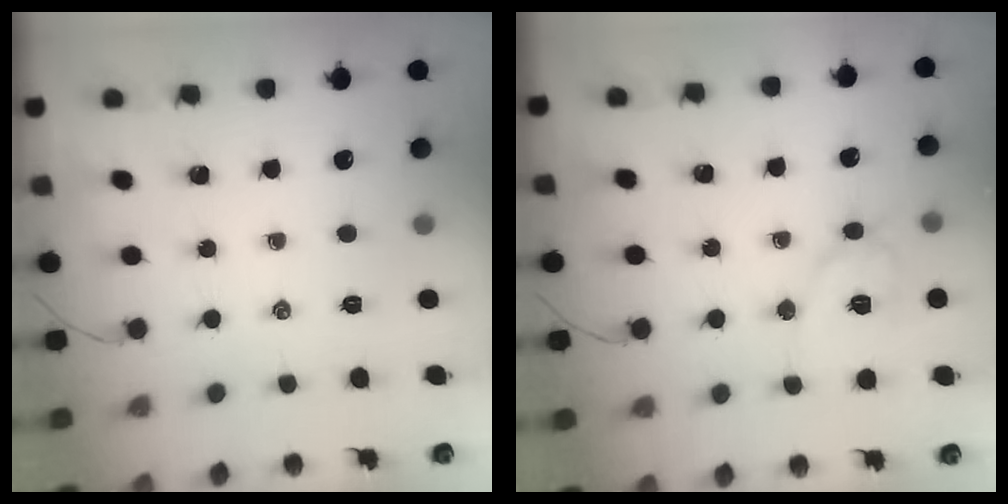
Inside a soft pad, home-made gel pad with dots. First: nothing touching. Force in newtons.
{"total": 9.7, "press": 9.7, "slide": 0.7}